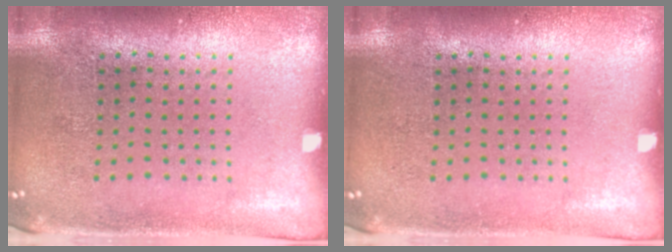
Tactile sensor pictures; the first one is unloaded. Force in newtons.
{"total": 0.0}